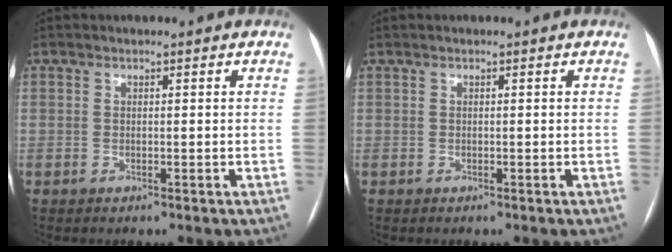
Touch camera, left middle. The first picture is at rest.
{"total": 0.0}